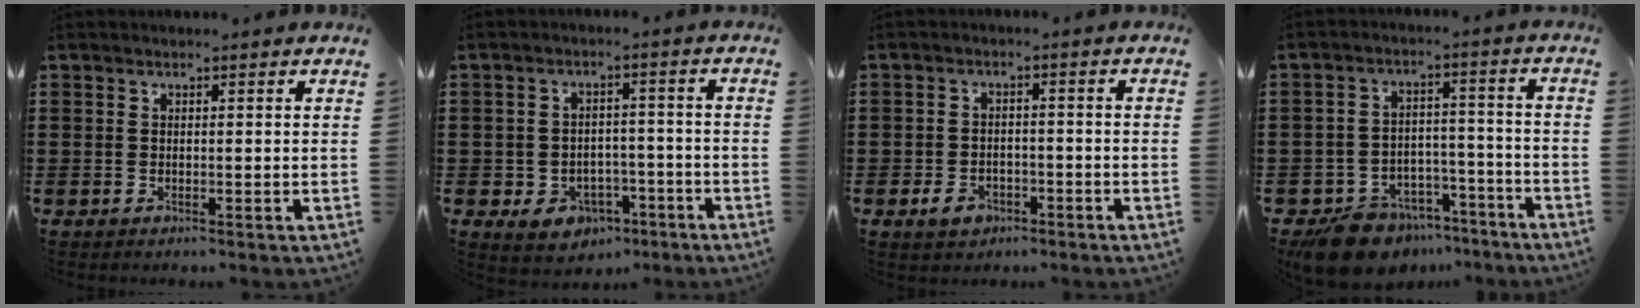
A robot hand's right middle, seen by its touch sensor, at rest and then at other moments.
{"total": 4.2, "force": [-2.9, 2.7, 1.4], "torque": [-0.037, 0.010, -0.057]}
{"total": 2.9, "force": [-1.9, 1.7, 1.4], "torque": [-0.027, 0.003, -0.036]}
{"total": 8.8, "force": [-8.0, 3.3, 1.9], "torque": [-0.044, 0.035, -0.153]}